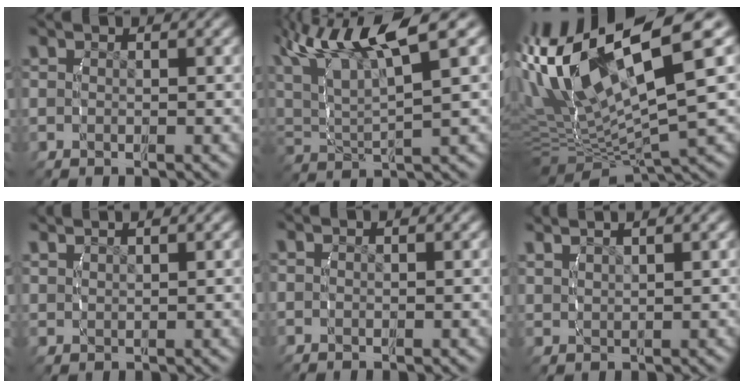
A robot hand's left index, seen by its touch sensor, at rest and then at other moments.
{"total": 8.3, "force": [5.2, 3.4, 5.6], "torque": [-0.115, 0.006, 0.087]}
{"total": 13.3, "force": [2.7, 7.7, 10.5], "torque": [-0.211, -0.024, 0.062]}
{"total": 1.8, "force": [1.5, -0.9, -0.1], "torque": [0.007, 0.005, 0.036]}
{"total": 0.0}
{"total": 2.7, "force": [2.5, -0.3, 1.1], "torque": [-0.007, 0.011, 0.050]}